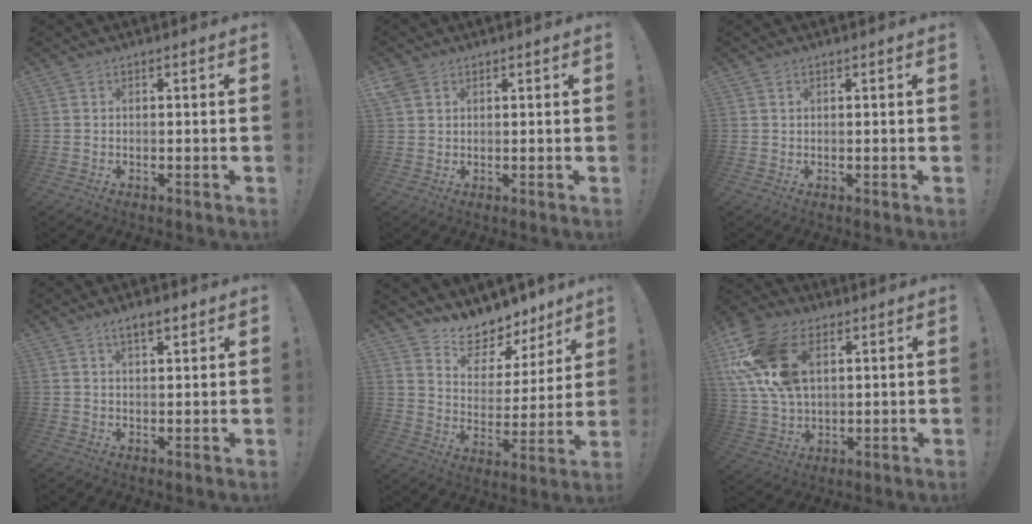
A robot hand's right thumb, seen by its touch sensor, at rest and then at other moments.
{"total": 3.4, "force": [2.2, 2.4, 1.2], "torque": [-0.021, -0.006, 0.042]}
{"total": 0.5, "force": [0.4, 0.4, 0.2], "torque": [-0.002, -0.002, 0.007]}
{"total": 4.6, "force": [3.0, 1.6, 3.1], "torque": [-0.050, -0.011, 0.050]}
{"total": 9.9, "force": [8.8, 4.3, 1.7], "torque": [-0.041, -0.082, 0.158]}
{"total": 18.6, "force": [5.8, 12.3, 12.6], "torque": [-0.252, -0.005, 0.112]}